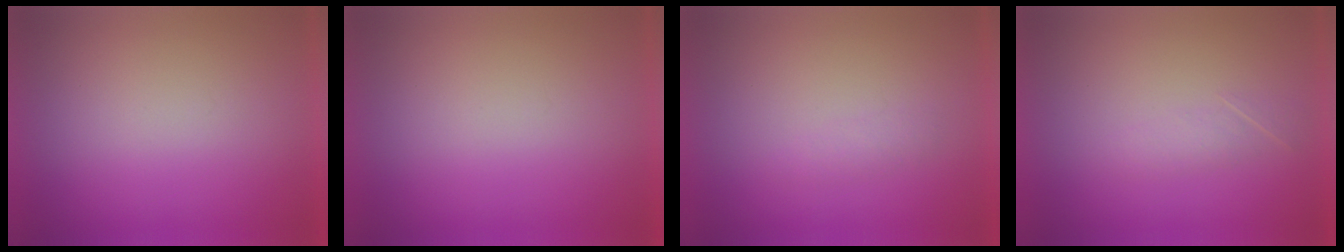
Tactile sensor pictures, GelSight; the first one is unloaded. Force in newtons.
{"total": 0.0}
{"total": 1.3}
{"total": 1.7}